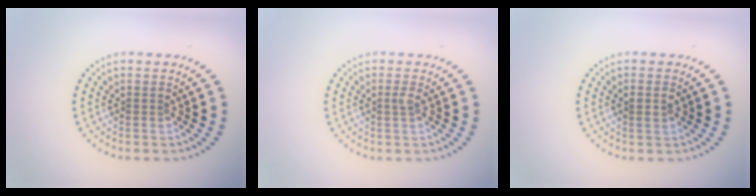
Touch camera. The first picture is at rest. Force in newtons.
{"total": 0.8, "press": 0.5, "slide": 0.6}
{"total": 1.1, "press": 1.0, "slide": 0.4}